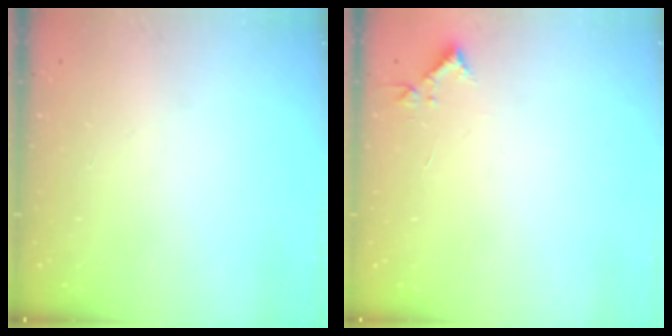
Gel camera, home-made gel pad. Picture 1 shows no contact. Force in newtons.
{"total": 3.6, "press": 3.6, "slide": 0.5}